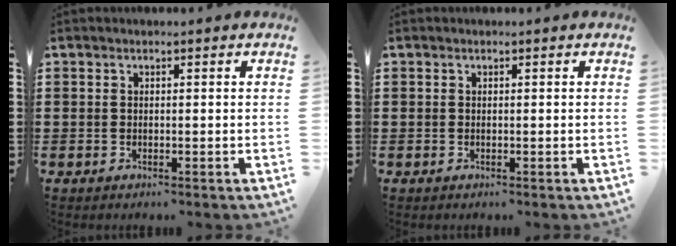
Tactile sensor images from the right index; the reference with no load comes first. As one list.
[{"total": 0.0}]